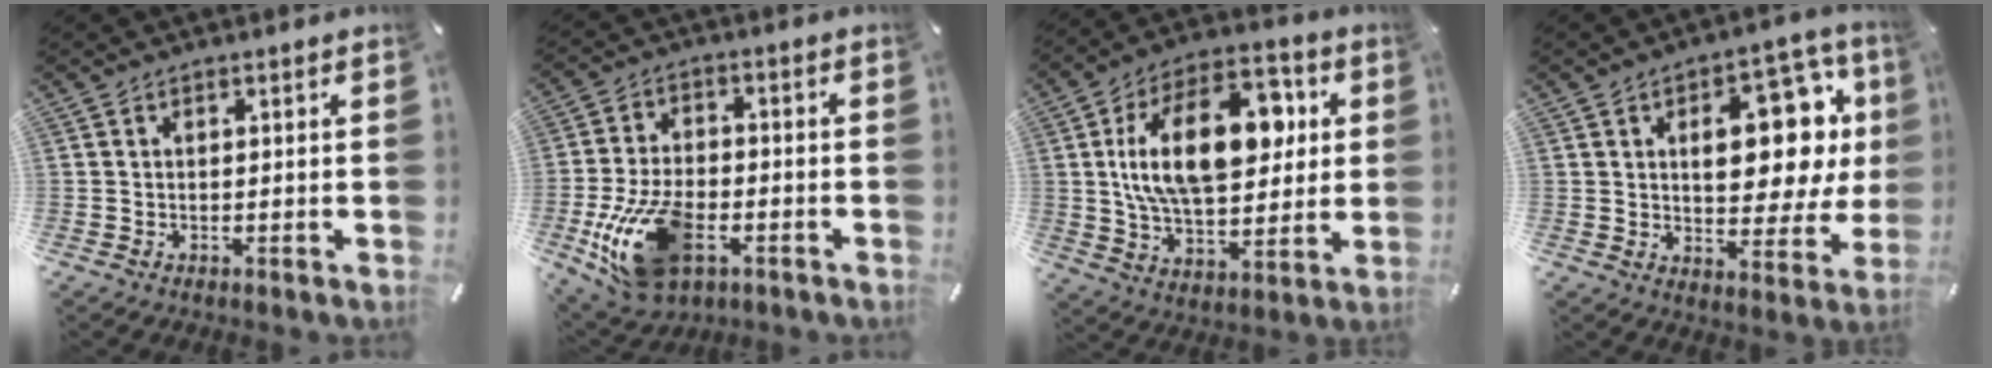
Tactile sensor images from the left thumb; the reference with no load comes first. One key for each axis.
{"total": 17.4, "fx": -5.8, "fy": 10.3, "fz": 12.7, "tx": -0.254, "ty": 0.013, "tz": -0.092}
{"total": 22.4, "fx": 5.1, "fy": 12.6, "fz": 17.7, "tx": -0.321, "ty": 0.003, "tz": 0.083}
{"total": 20.0, "fx": 5.8, "fy": 11.0, "fz": 15.6, "tx": -0.197, "ty": -0.031, "tz": 0.093}